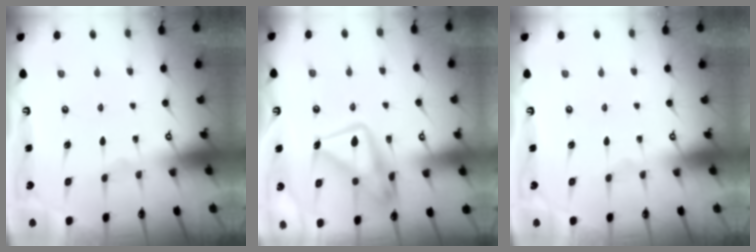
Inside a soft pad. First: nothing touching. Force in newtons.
{"total": 15.0, "press": 14.9, "slide": 1.5}
{"total": 0.0}